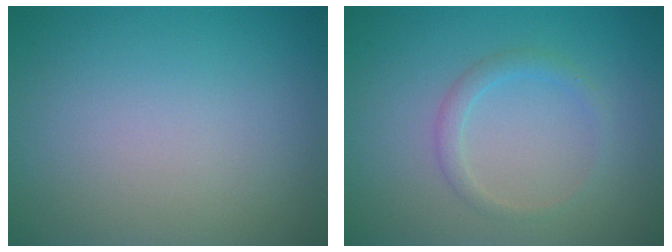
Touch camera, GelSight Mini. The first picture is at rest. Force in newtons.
{"total": 1.5, "press": 1.5, "slide": 0.1}